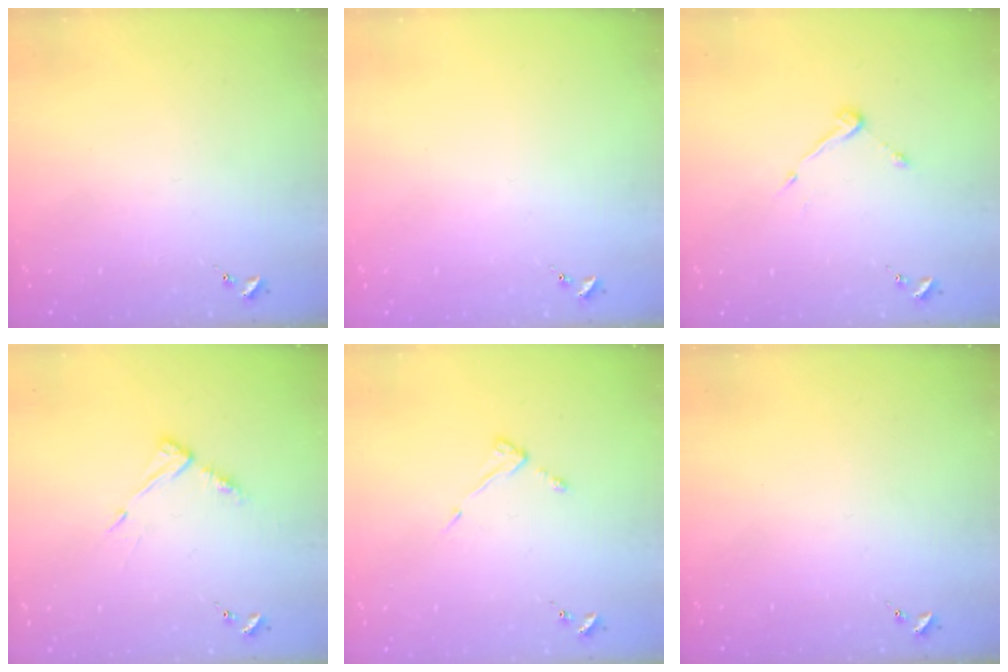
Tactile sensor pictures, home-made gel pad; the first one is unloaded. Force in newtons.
{"total": 0.0}
{"total": 6.5, "press": 6.5, "slide": 0.6}
{"total": 6.8, "press": 6.8, "slide": 0.5}
{"total": 4.4, "press": 4.3, "slide": 0.7}
{"total": 0.0}